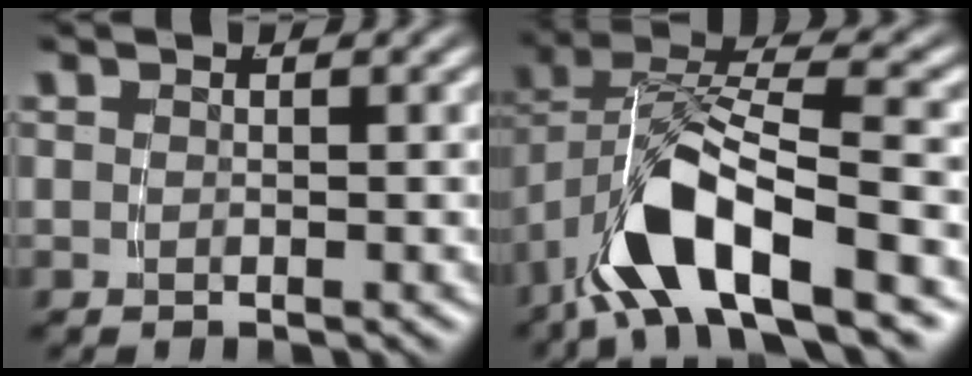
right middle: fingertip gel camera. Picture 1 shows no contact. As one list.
[{"total": 7.8, "force": [-2.4, 3.5, 6.6], "torque": [-0.145, -0.011, -0.031]}]